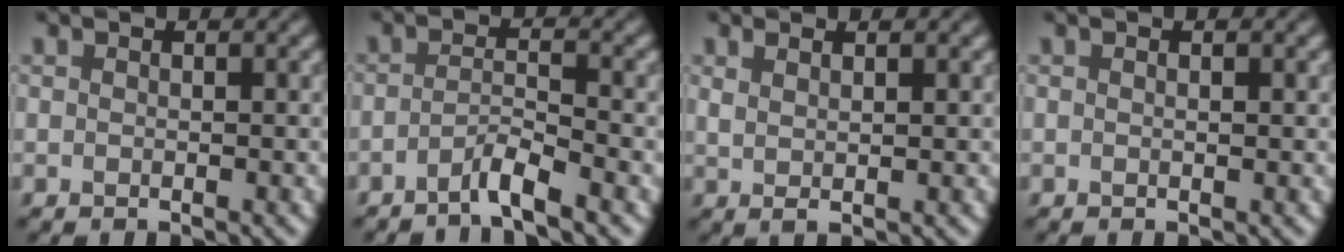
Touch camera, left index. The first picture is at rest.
{"total": 2.6, "force": [-2.1, 0.0, 1.6], "torque": [-0.024, 0.007, -0.051]}
{"total": 1.4, "force": [0.8, 0.4, 1.1], "torque": [-0.019, -0.003, 0.011]}
{"total": 0.5, "force": [0.1, 0.0, 0.5], "torque": [-0.010, 0.002, -0.001]}